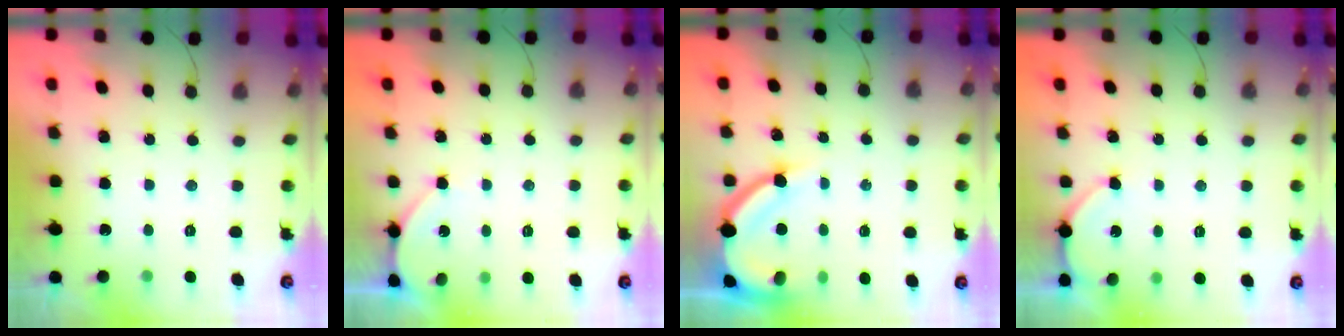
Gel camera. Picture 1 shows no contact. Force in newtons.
{"total": 4.4, "press": 4.4, "slide": 0.6}
{"total": 11.2, "press": 11.1, "slide": 1.2}
{"total": 2.9, "press": 2.9, "slide": 0.3}